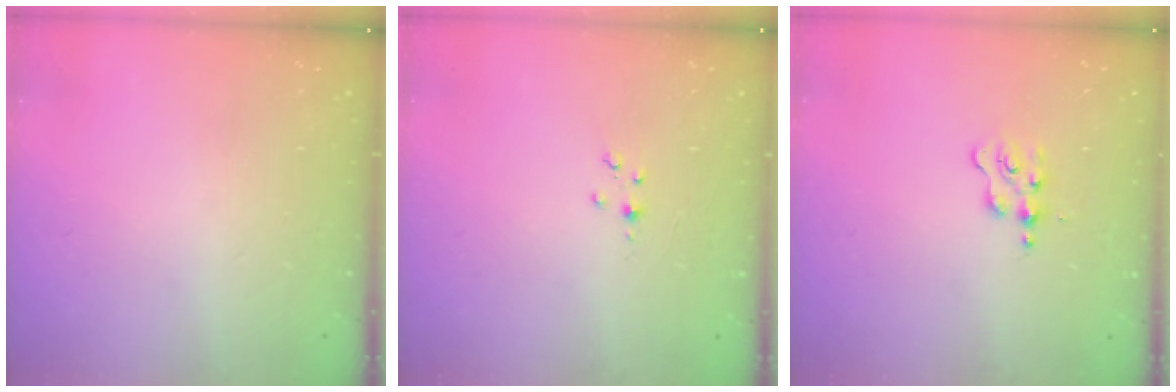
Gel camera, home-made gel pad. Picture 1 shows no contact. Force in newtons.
{"total": 1.8, "press": 1.7, "slide": 0.3}
{"total": 1.7, "press": 1.7, "slide": 0.3}